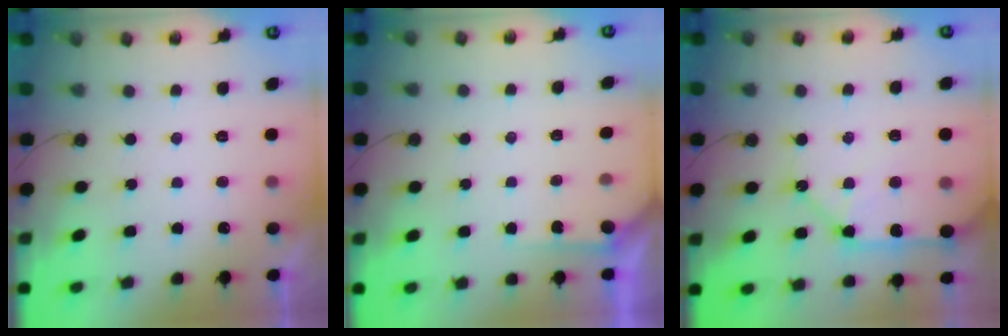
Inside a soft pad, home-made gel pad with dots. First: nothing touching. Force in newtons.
{"total": 3.7, "press": 3.7, "slide": 0.2}
{"total": 12.9, "press": 12.8, "slide": 1.7}